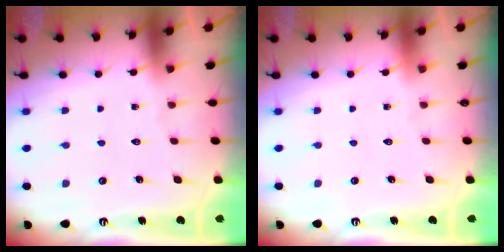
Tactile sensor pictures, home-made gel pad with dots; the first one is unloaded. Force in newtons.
{"total": 0.0}